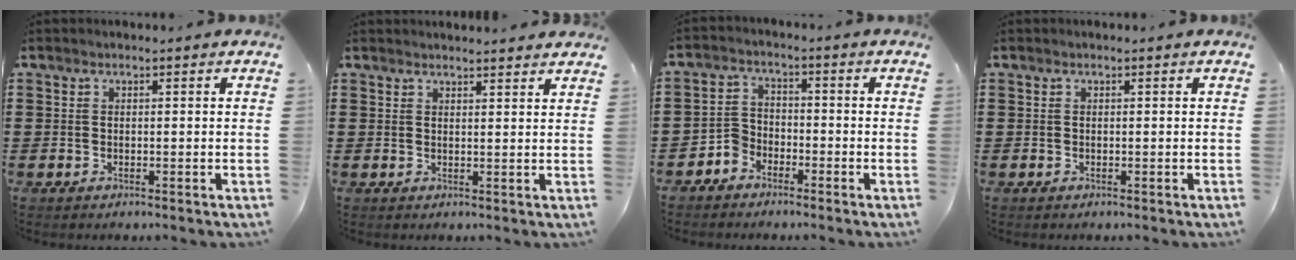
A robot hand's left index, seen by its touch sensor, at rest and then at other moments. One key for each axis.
{"total": 1.9, "fx": 1.9, "fy": -0.2, "fz": 0.0, "tx": -0.006, "ty": -0.001, "tz": 0.037}
{"total": 3.4, "fx": -3.0, "fy": 1.7, "fz": 0.2, "tx": -0.014, "ty": 0.008, "tz": -0.064}
{"total": 0.0}